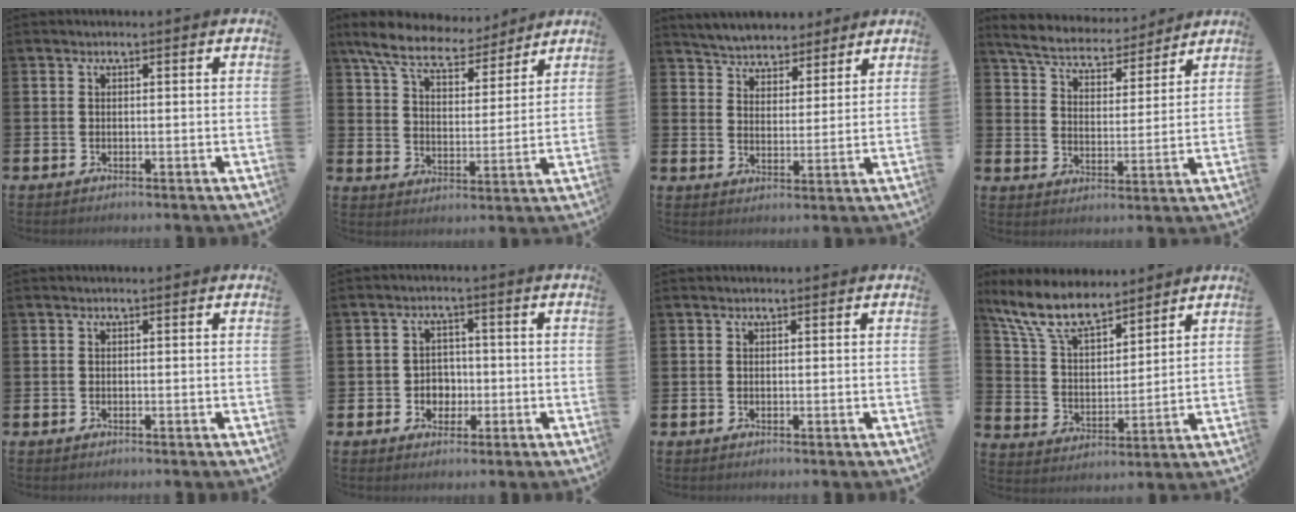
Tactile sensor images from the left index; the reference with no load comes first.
{"total": 8.7, "force": [7.9, 2.4, 3.0], "torque": [-0.086, -0.045, 0.140]}
{"total": 5.1, "force": [4.9, 1.2, -0.6], "torque": [-0.006, -0.031, 0.085]}
{"total": 6.0, "force": [5.8, 1.4, 0.9], "torque": [-0.049, -0.043, 0.098]}
{"total": 0.0}
{"total": 3.1, "force": [-0.6, 2.8, 1.1], "torque": [-0.018, 0.001, -0.020]}
{"total": 0.0}
{"total": 9.8, "force": [8.2, 3.4, 4.2], "torque": [-0.116, -0.035, 0.151]}